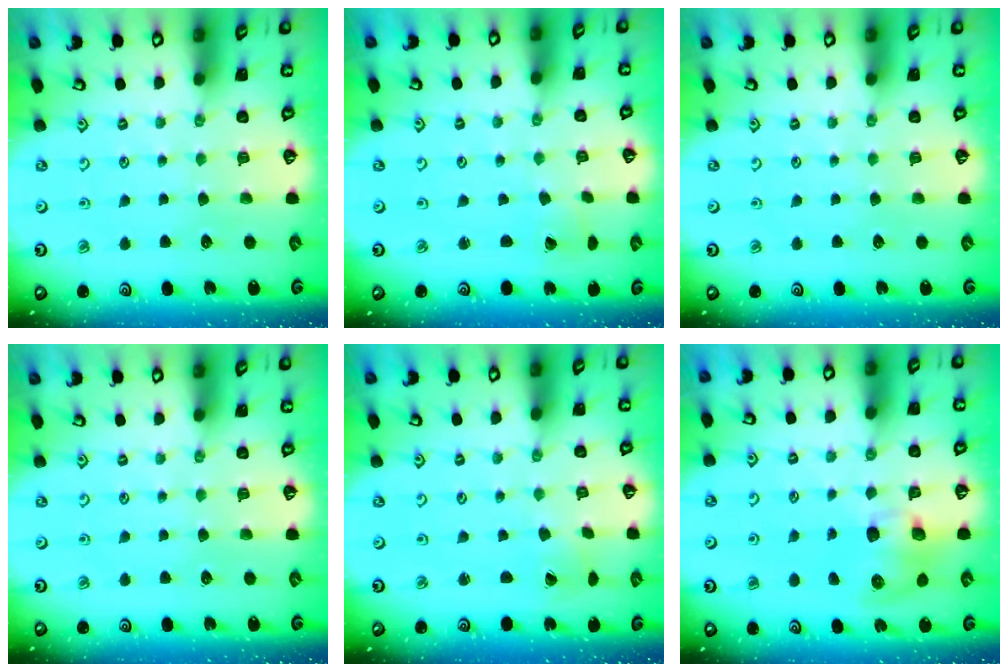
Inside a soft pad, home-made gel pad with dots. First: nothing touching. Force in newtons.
{"total": 1.3, "press": 1.3, "slide": 0.1}
{"total": 0.0}
{"total": 0.0}
{"total": 1.2, "press": 1.1, "slide": 0.4}
{"total": 8.8, "press": 8.7, "slide": 1.2}